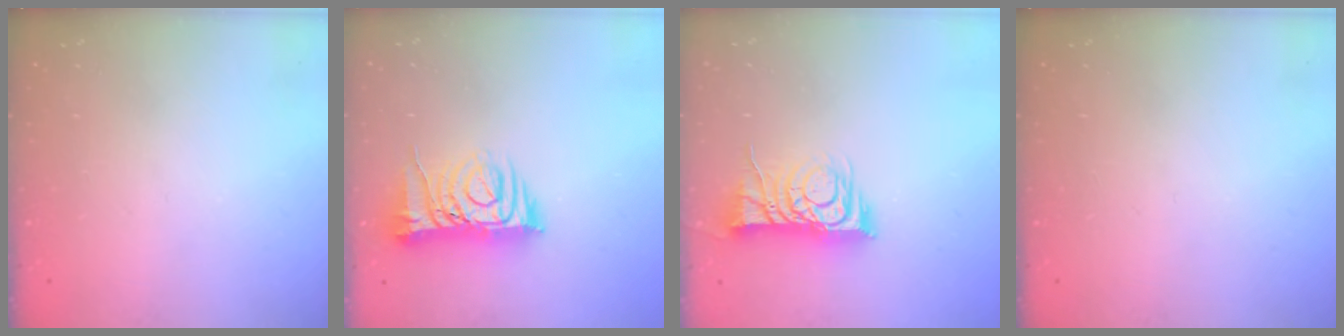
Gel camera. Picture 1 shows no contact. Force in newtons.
{"total": 9.9, "press": 9.8, "slide": 1.4}
{"total": 9.7, "press": 9.7, "slide": 0.6}
{"total": 0.0}